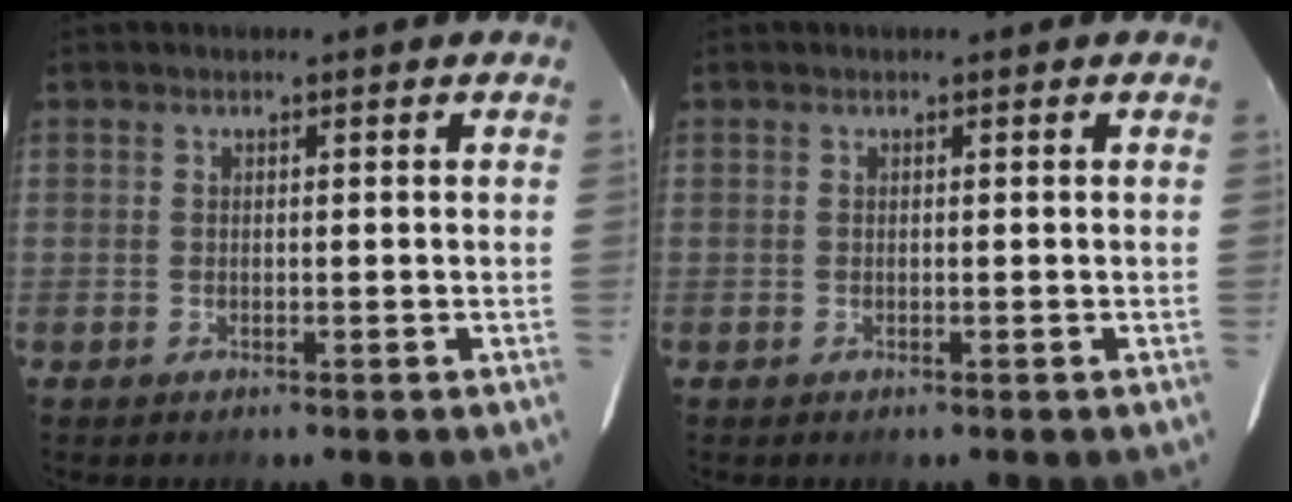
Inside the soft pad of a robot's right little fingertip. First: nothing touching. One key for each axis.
{"total": 0.0}